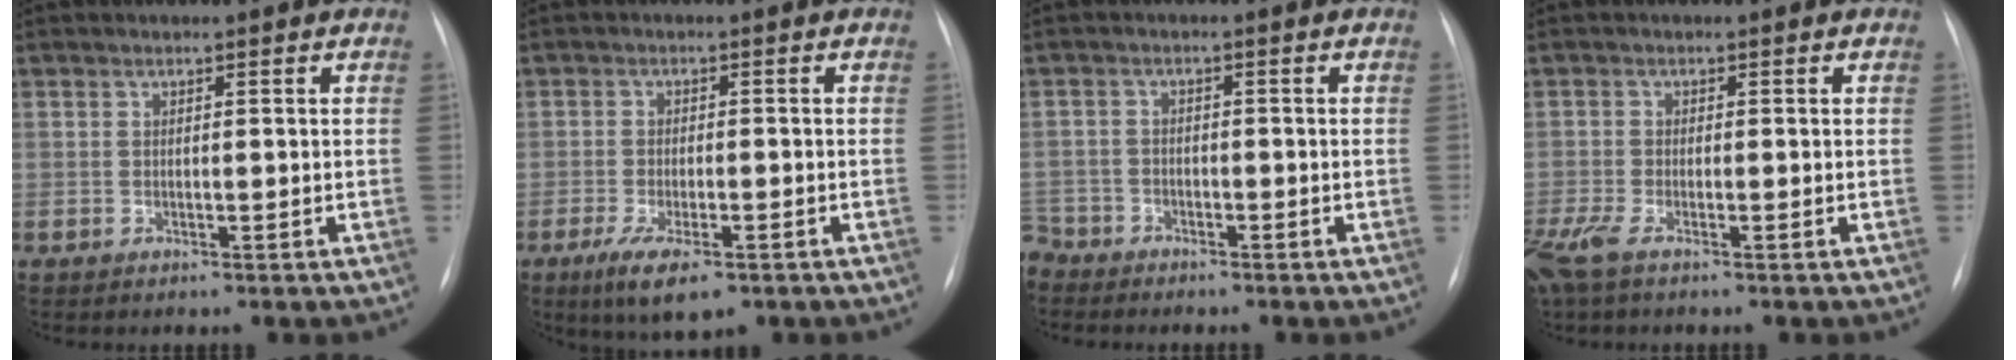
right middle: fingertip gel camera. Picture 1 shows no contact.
{"total": 7.0, "force": [-4.3, 2.1, 5.1], "torque": [-0.091, -0.015, -0.066]}
{"total": 3.9, "force": [-3.5, 1.6, -0.4], "torque": [0.014, -0.003, -0.072]}
{"total": 4.2, "force": [-2.8, 1.0, 3.0], "torque": [-0.075, -0.014, -0.058]}